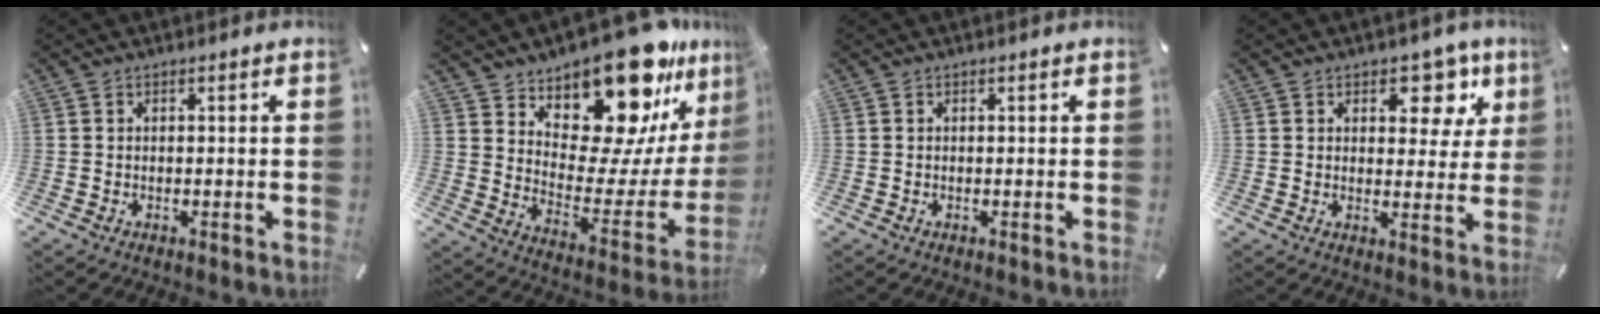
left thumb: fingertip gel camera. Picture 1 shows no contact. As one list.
[{"total": 20.8, "force": [16.0, 8.6, 10.0], "torque": [-0.131, -0.144, 0.267]}, {"total": 0.0}, {"total": 9.8, "force": [5.2, 6.3, 5.4], "torque": [-0.049, -0.031, 0.082]}]